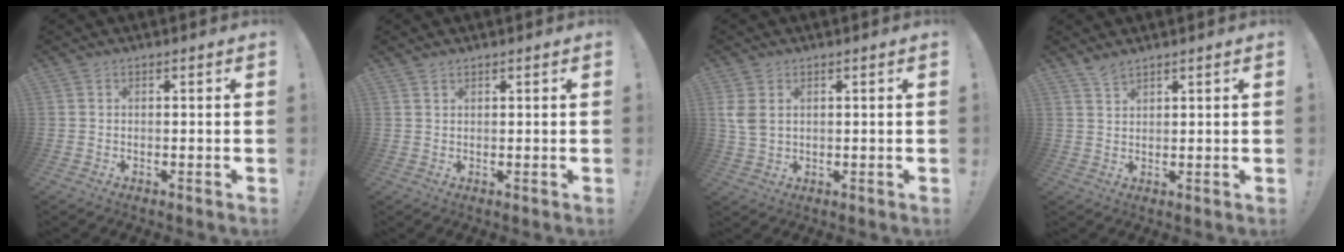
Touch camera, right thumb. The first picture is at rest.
{"total": 1.1, "force": [1.0, 0.4, 0.3], "torque": [-0.006, -0.001, 0.019]}
{"total": 4.7, "force": [1.6, 3.0, 3.2], "torque": [-0.068, -0.007, 0.031]}
{"total": 3.0, "force": [2.7, 0.5, 1.2], "torque": [-0.012, -0.021, 0.046]}